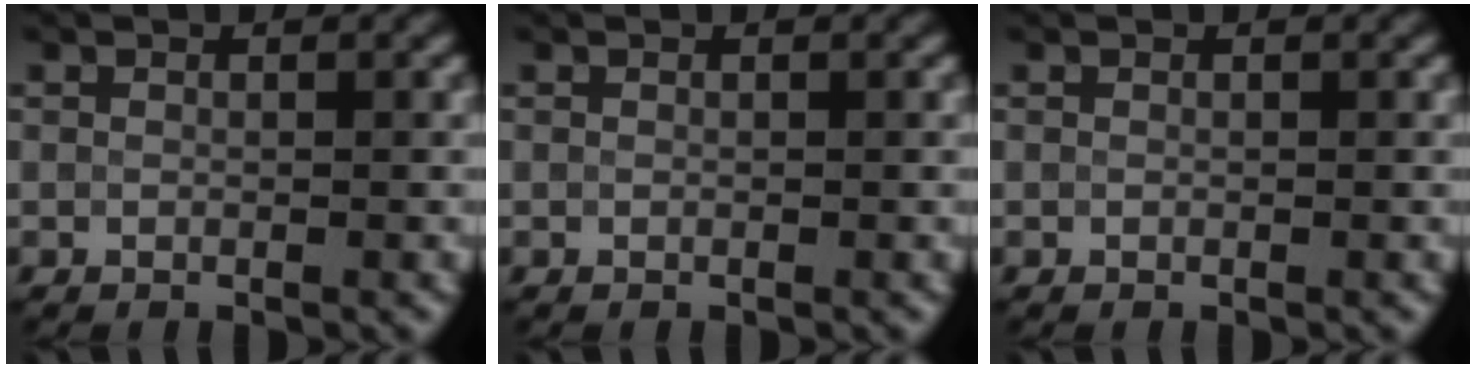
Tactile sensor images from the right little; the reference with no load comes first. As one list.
[{"total": 0.0}, {"total": 0.0}]